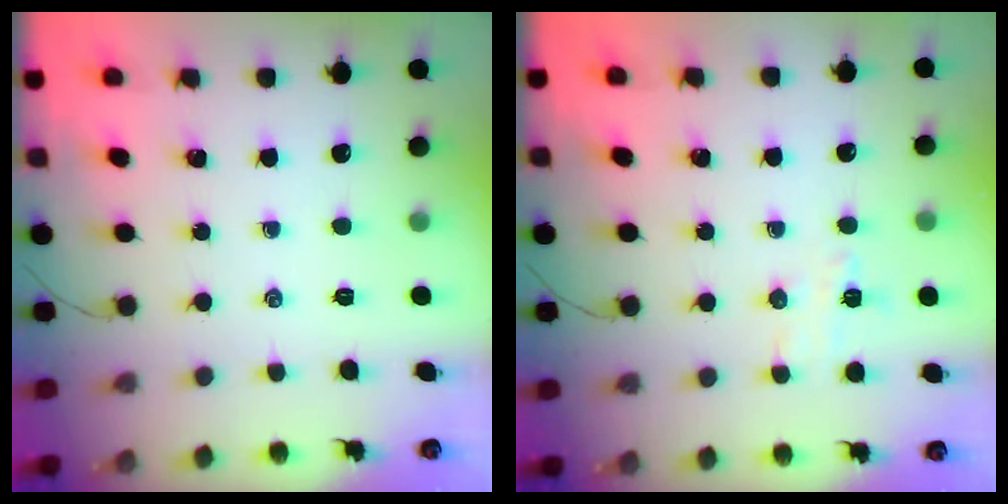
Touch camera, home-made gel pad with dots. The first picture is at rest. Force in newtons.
{"total": 6.2, "press": 6.1, "slide": 1.3}